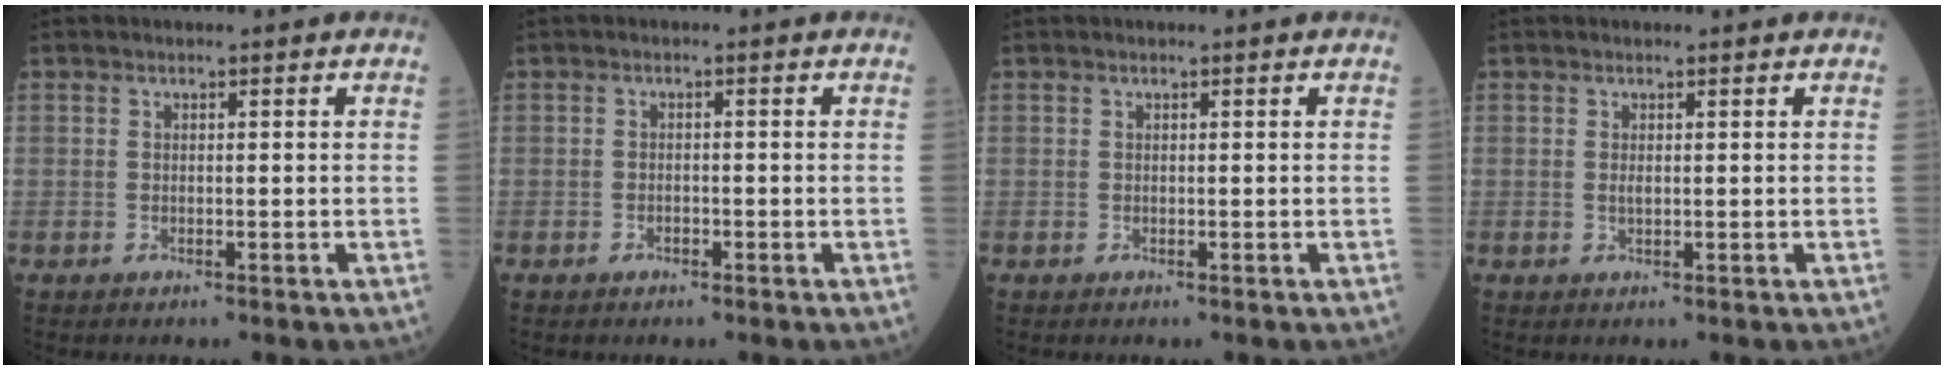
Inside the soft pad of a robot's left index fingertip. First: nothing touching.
{"total": 1.0, "force": [-0.7, 0.6, 0.5], "torque": [-0.007, 0.002, -0.012]}
{"total": 0.0}
{"total": 0.7, "force": [0.2, 0.3, 0.7], "torque": [-0.014, 0.000, 0.003]}